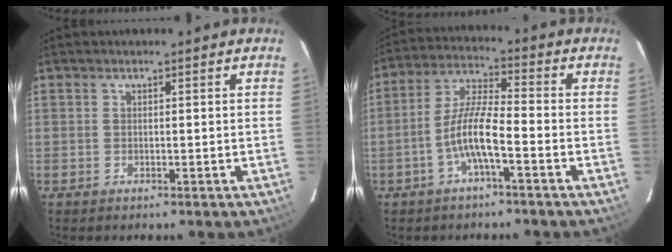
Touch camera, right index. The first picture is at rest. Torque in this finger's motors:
{"motor_torque": [1.36, -0.74, 0.69, 0.19]}